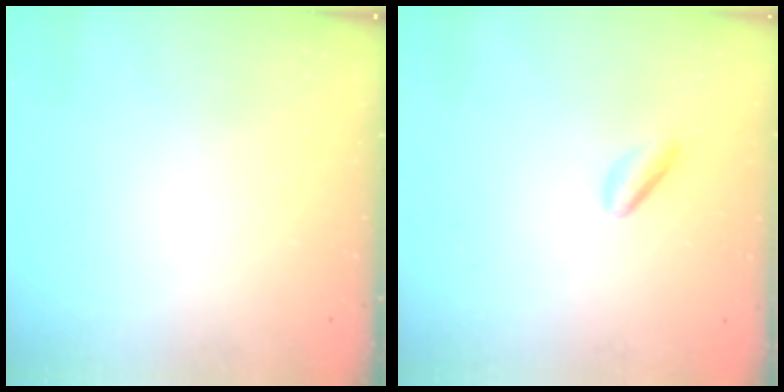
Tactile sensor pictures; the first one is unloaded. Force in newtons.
{"total": 2.9, "press": 2.6, "slide": 1.2}